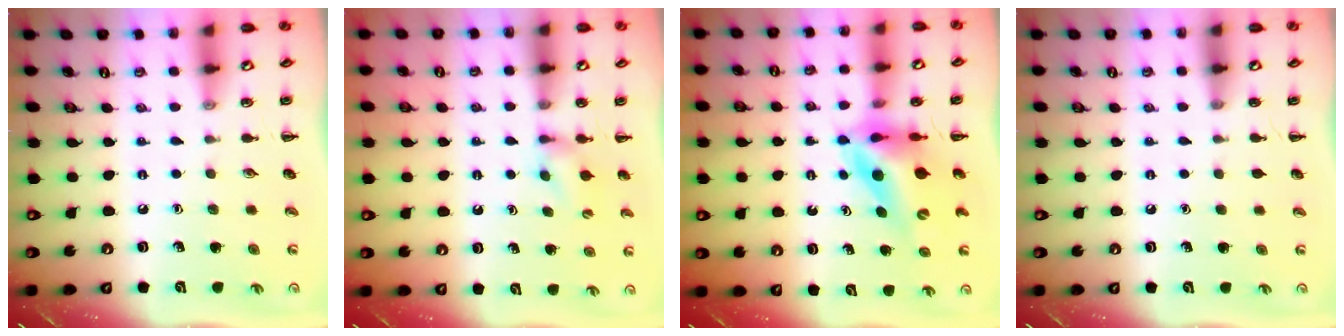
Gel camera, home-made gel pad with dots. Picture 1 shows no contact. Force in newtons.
{"total": 5.2, "press": 5.1, "slide": 1.4}
{"total": 9.8, "press": 9.3, "slide": 3.0}
{"total": 0.0}